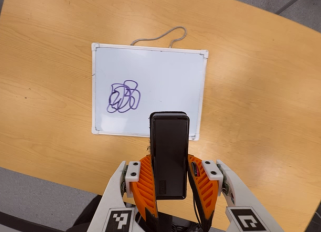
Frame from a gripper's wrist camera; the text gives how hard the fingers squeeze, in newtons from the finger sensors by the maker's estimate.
{"total": 4.6, "left": 3.4, "right": 5.8}